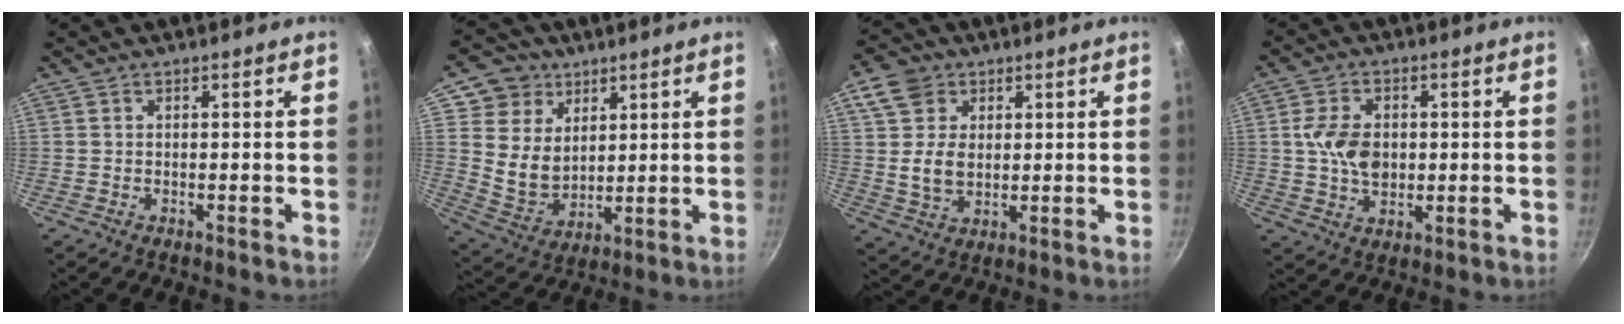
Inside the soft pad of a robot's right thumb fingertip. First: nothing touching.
{"total": 11.5, "force": [5.3, 9.4, 3.9], "torque": [-0.032, -0.024, 0.106]}
{"total": 9.6, "force": [2.6, 7.5, 5.4], "torque": [-0.069, -0.009, 0.045]}
{"total": 8.8, "force": [0.6, 6.1, 6.3], "torque": [-0.102, 0.000, 0.009]}